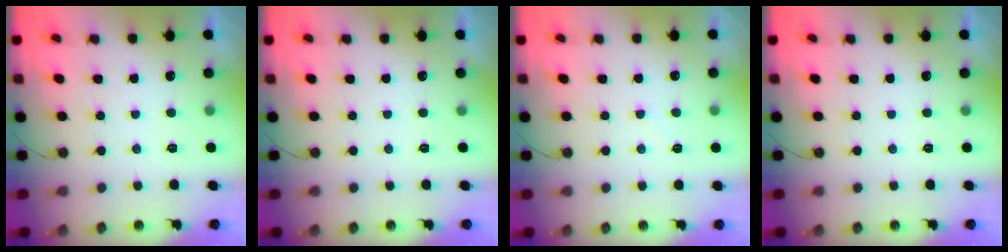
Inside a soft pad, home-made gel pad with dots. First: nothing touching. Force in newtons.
{"total": 0.0}
{"total": 5.1, "press": 5.0, "slide": 0.7}
{"total": 0.0}